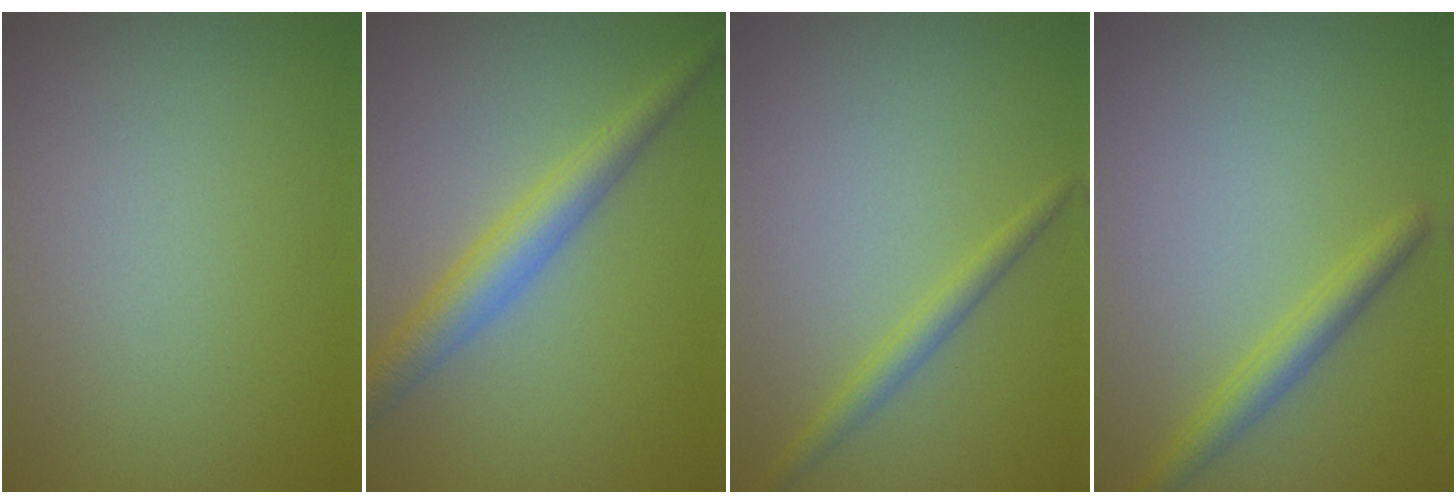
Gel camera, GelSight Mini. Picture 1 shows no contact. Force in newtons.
{"total": 3.9, "press": 3.9, "slide": 0.1}
{"total": 1.8, "press": 1.7, "slide": 0.1}
{"total": 2.3, "press": 2.3, "slide": 0.1}